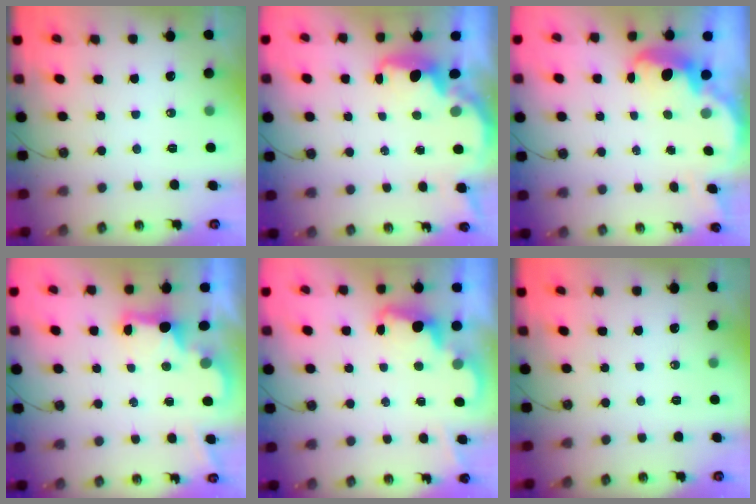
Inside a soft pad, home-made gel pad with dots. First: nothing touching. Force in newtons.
{"total": 2.3, "press": 2.2, "slide": 0.7}
{"total": 3.9, "press": 3.8, "slide": 0.6}
{"total": 2.0, "press": 2.0, "slide": 0.5}
{"total": 2.5, "press": 2.4, "slide": 0.5}
{"total": 0.0}